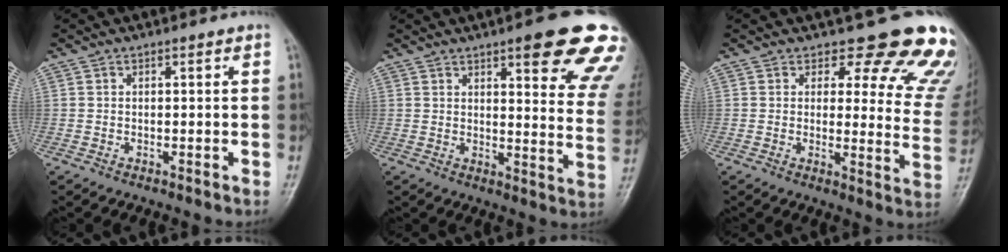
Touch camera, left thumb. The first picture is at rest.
{"total": 18.7, "force": [11.1, 4.3, 14.4], "torque": [-0.146, -0.044, 0.126]}
{"total": 16.2, "force": [13.6, 6.4, 6.0], "torque": [-0.008, -0.108, 0.128]}